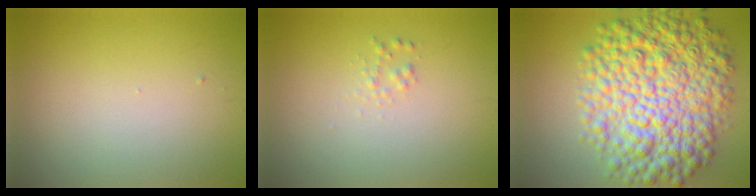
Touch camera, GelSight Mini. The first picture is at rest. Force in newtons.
{"total": 0.7, "press": 0.7, "slide": 0.0}
{"total": 11.3, "press": 11.3, "slide": 0.1}